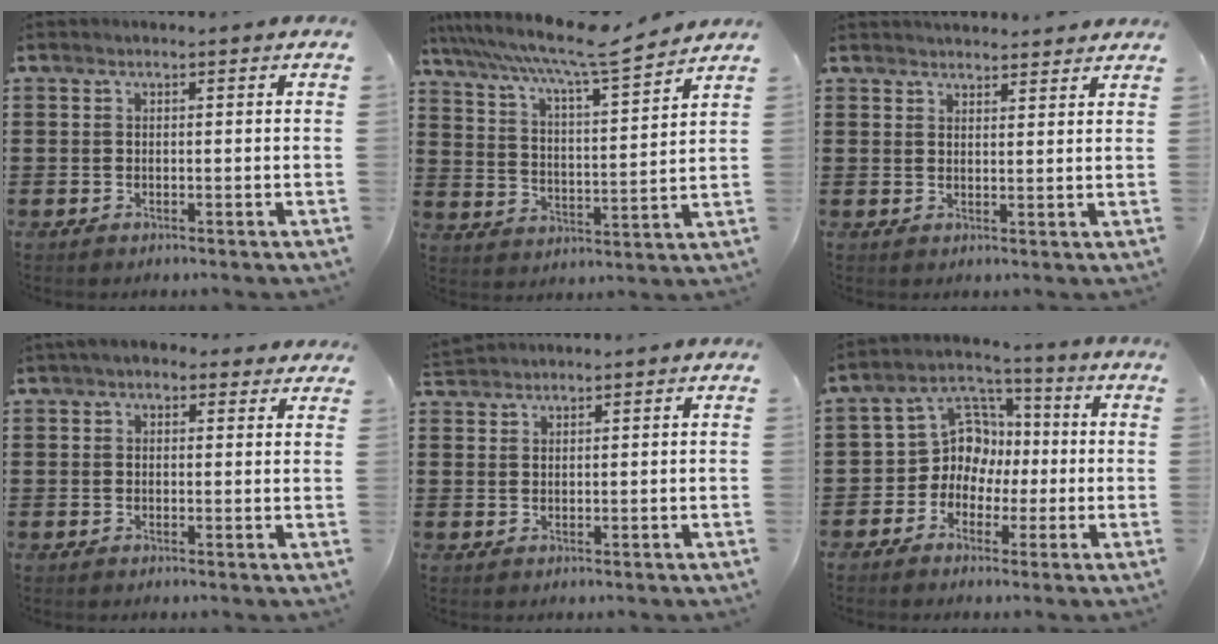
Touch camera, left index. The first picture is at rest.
{"total": 7.8, "force": [6.7, 0.1, 4.0], "torque": [-0.106, -0.043, 0.108]}
{"total": 2.3, "force": [2.3, 0.1, 0.0], "torque": [-0.005, -0.003, 0.045]}
{"total": 2.7, "force": [1.8, 1.5, 1.2], "torque": [-0.030, 0.007, 0.033]}
{"total": 1.6, "force": [1.6, 0.1, 0.1], "torque": [-0.005, 0.002, 0.031]}
{"total": 8.1, "force": [-1.1, 7.5, 2.9], "torque": [-0.093, 0.007, -0.024]}